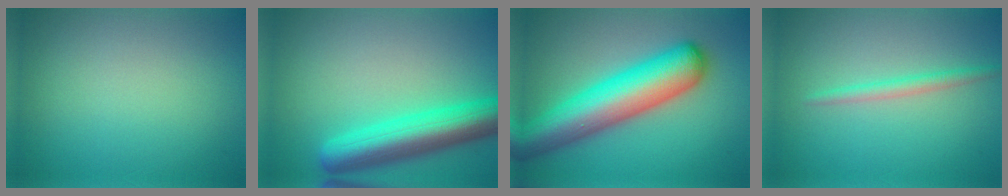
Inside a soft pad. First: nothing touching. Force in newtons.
{"total": 7.3, "press": 7.3, "slide": 0.2}
{"total": 9.7, "press": 9.7, "slide": 0.3}
{"total": 1.6, "press": 1.6, "slide": 0.0}